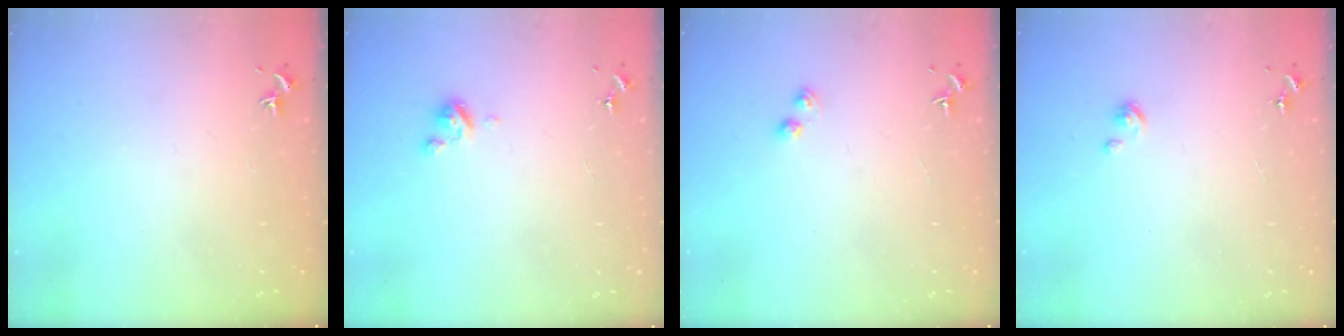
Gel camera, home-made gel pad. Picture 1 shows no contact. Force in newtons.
{"total": 4.8, "press": 4.8, "slide": 0.3}
{"total": 2.8, "press": 2.7, "slide": 0.4}
{"total": 2.7, "press": 2.7, "slide": 0.3}